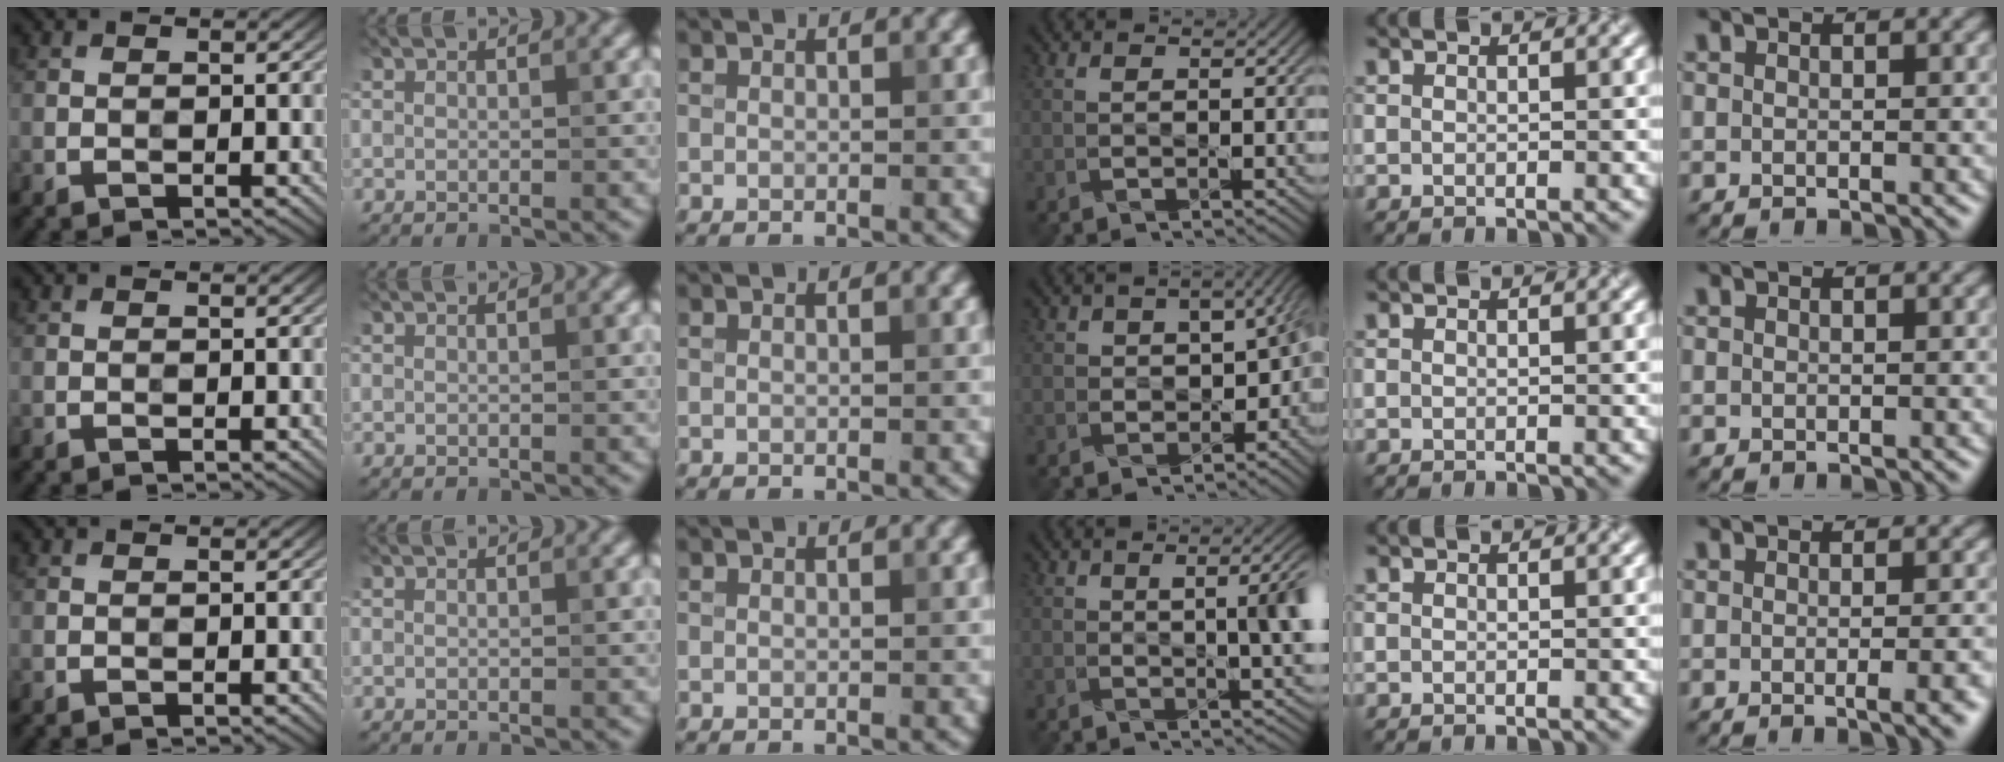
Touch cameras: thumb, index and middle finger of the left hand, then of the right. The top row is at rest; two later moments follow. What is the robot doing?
{"motion": "shake", "object": "plastic piggy bank"}